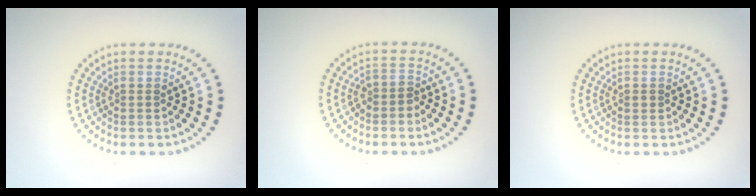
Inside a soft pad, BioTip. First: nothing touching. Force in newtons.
{"total": 1.4, "press": 1.1, "slide": 0.9}
{"total": 0.7, "press": 0.7, "slide": 0.1}